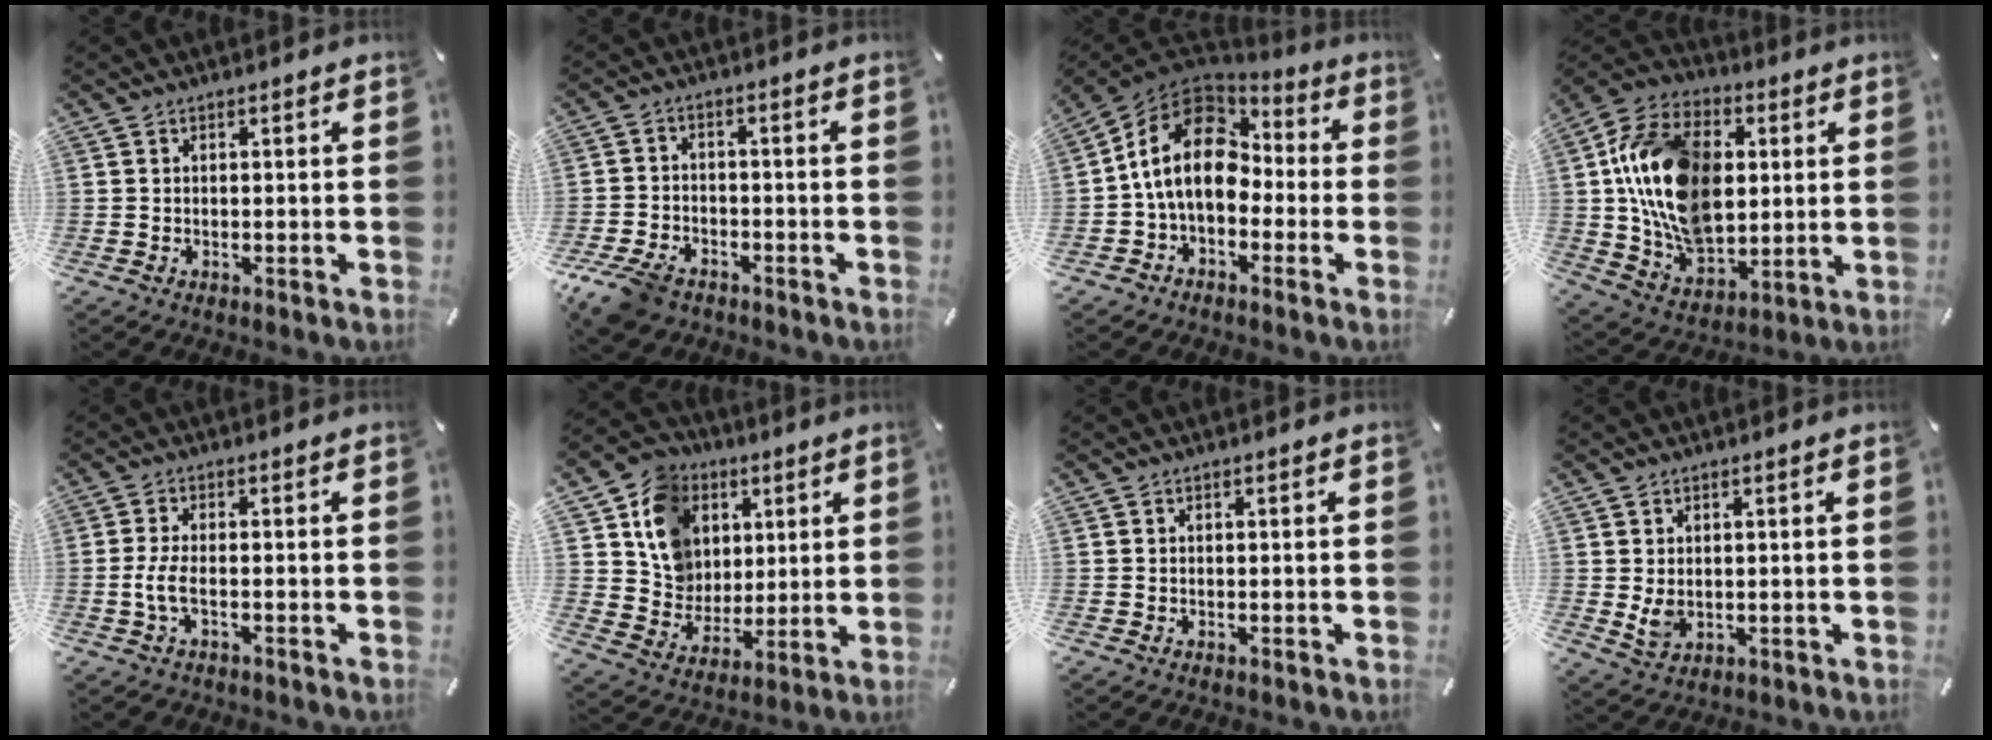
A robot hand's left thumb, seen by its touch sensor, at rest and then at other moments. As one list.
[{"total": 7.2, "force": [-5.3, 4.0, 2.7], "torque": [-0.068, 0.021, -0.102]}, {"total": 15.5, "force": [-0.2, 11.3, 10.7], "torque": [-0.228, 0.022, -0.010]}, {"total": 20.7, "force": [2.6, 15.3, 13.8], "torque": [-0.286, -0.005, 0.051]}, {"total": 4.4, "force": [-1.3, 1.6, 3.9], "torque": [-0.096, -0.006, -0.029]}, {"total": 13.6, "force": [4.6, 12.2, 3.9], "torque": [-0.073, -0.018, 0.093]}, {"total": 0.0}, {"total": 3.6, "force": [0.6, 2.8, 2.2], "torque": [-0.055, -0.007, 0.007]}]